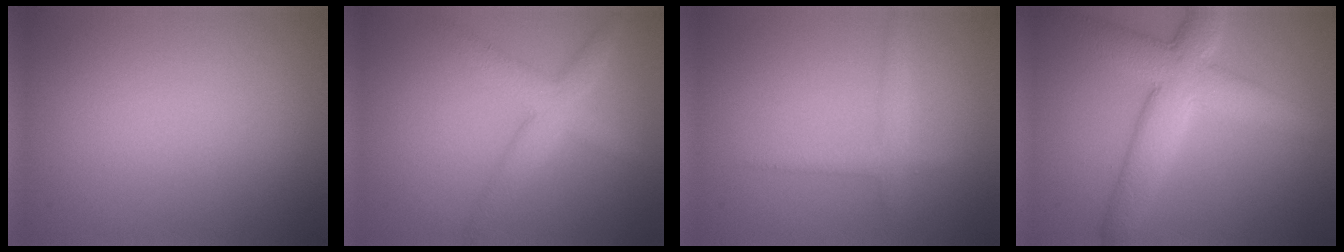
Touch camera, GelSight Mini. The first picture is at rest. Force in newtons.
{"total": 3.8, "press": 3.8, "slide": 0.1}
{"total": 1.8, "press": 1.8, "slide": 0.2}
{"total": 7.4, "press": 7.4, "slide": 0.3}